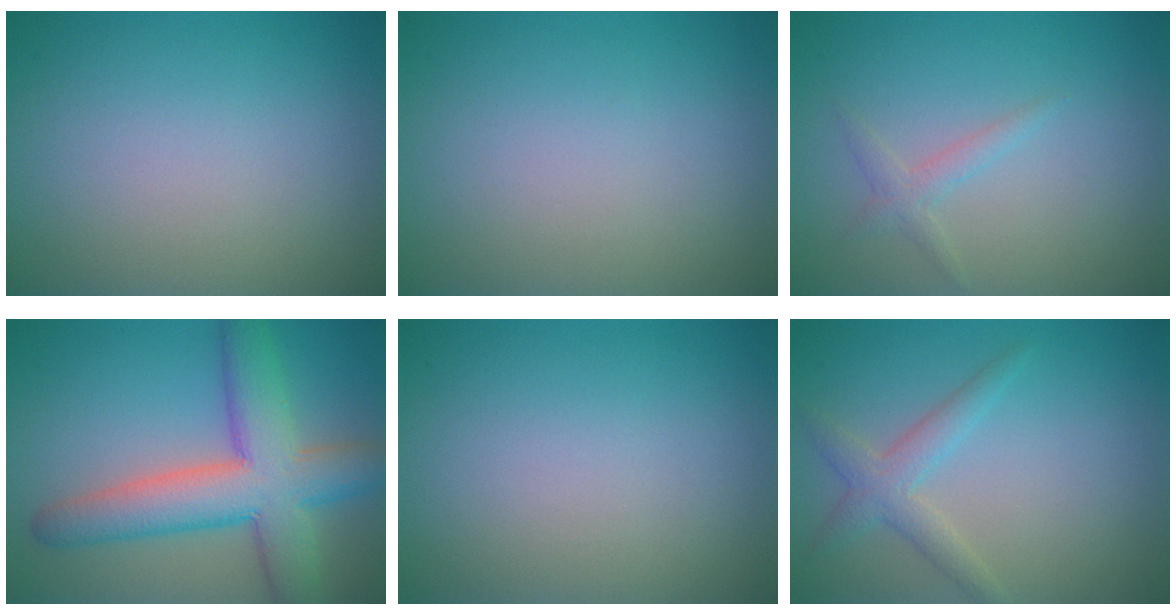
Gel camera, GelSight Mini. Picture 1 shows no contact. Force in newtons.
{"total": 0.0}
{"total": 1.3, "press": 1.3, "slide": 0.0}
{"total": 8.7, "press": 8.7, "slide": 0.5}
{"total": 0.0}
{"total": 2.6, "press": 2.6, "slide": 0.0}